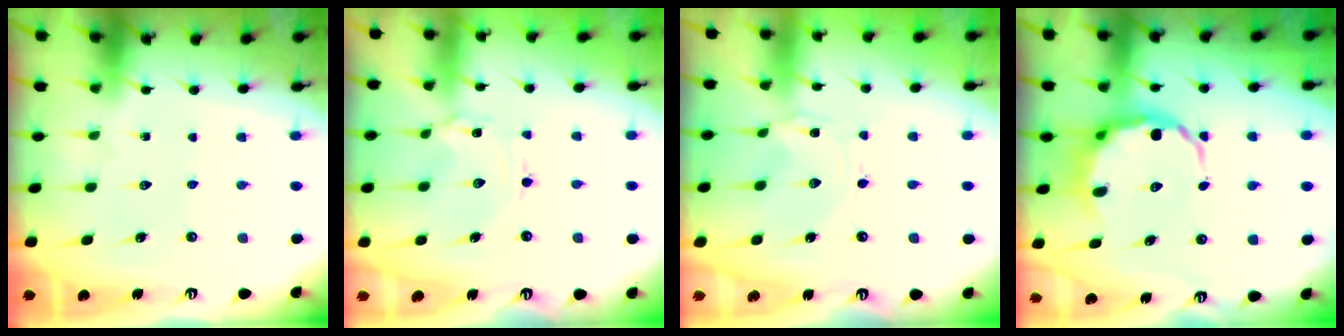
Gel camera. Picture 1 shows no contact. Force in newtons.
{"total": 0.9, "press": 0.9, "slide": 0.1}
{"total": 0.0}
{"total": 8.2, "press": 7.8, "slide": 2.4}